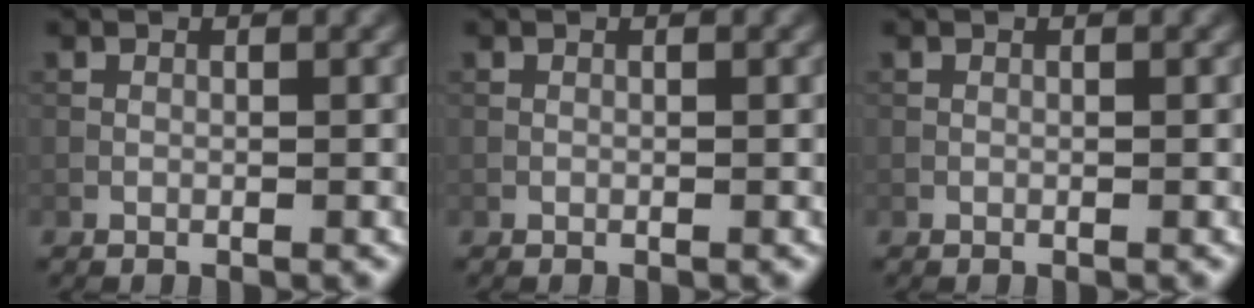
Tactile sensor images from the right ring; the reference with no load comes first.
{"total": 0.0}
{"total": 0.0}